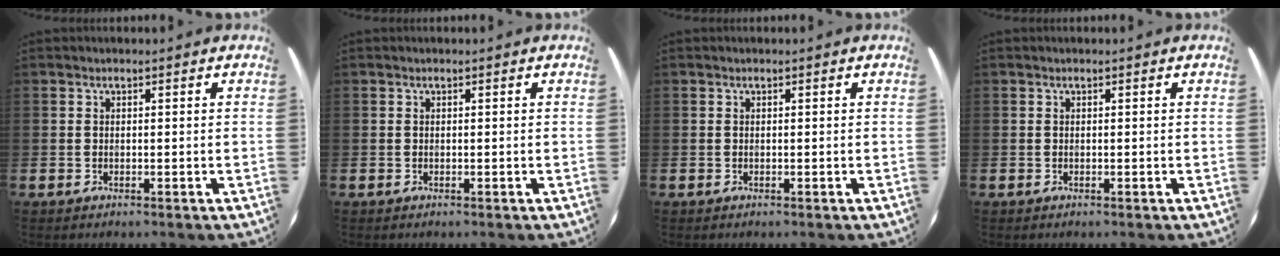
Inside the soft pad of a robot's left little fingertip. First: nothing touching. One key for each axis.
{"total": 0.0}
{"total": 0.0}
{"total": 0.0}